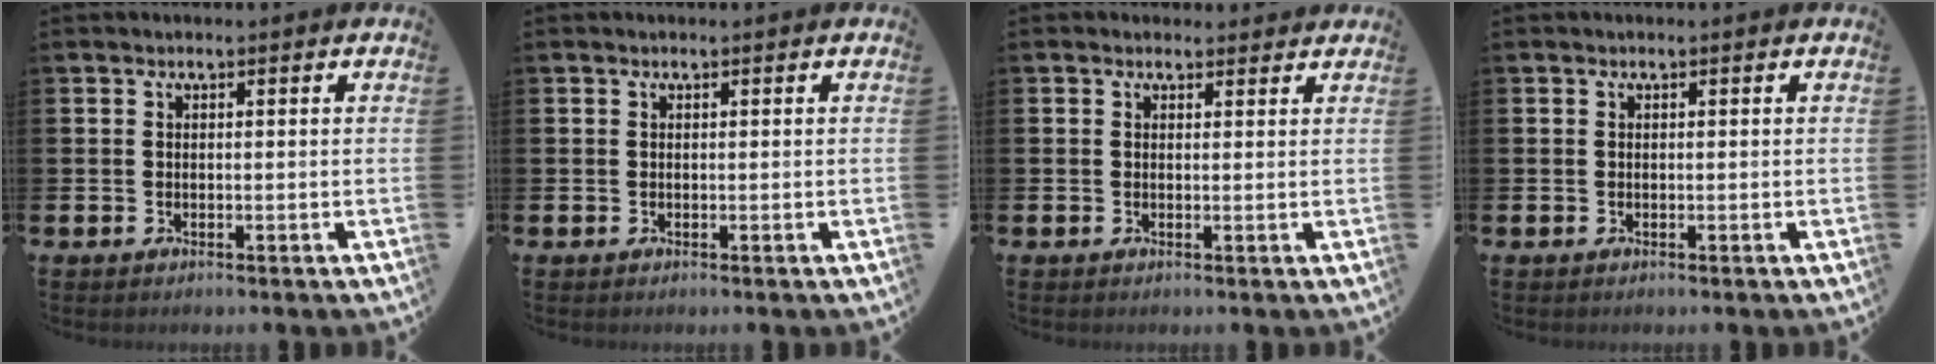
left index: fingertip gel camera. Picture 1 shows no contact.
{"total": 0.0}
{"total": 1.1, "force": [0.9, 0.6, 0.1], "torque": [0.009, 0.002, 0.014]}
{"total": 0.0}